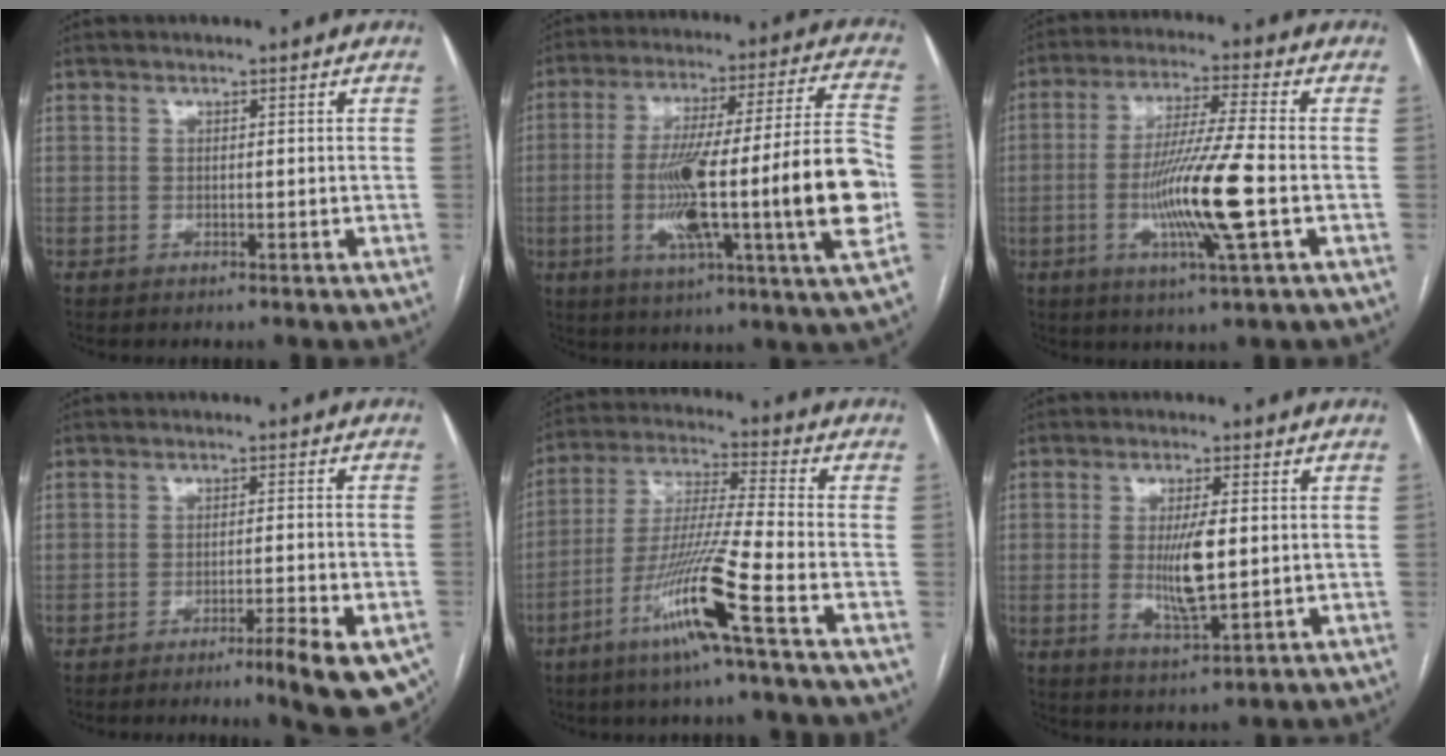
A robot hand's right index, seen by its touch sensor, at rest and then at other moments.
{"total": 25.5, "force": [-4.5, 0.4, 25.1], "torque": [-0.366, -0.001, -0.082]}
{"total": 12.4, "force": [-2.8, -0.7, 12.0], "torque": [-0.234, -0.014, -0.057]}
{"total": 10.3, "force": [-6.5, 0.6, 7.9], "torque": [-0.075, -0.007, -0.092]}
{"total": 13.3, "force": [-6.9, -1.6, 11.3], "torque": [-0.226, -0.020, -0.134]}
{"total": 7.3, "force": [0.0, 1.5, 7.1], "torque": [-0.136, -0.013, 0.002]}